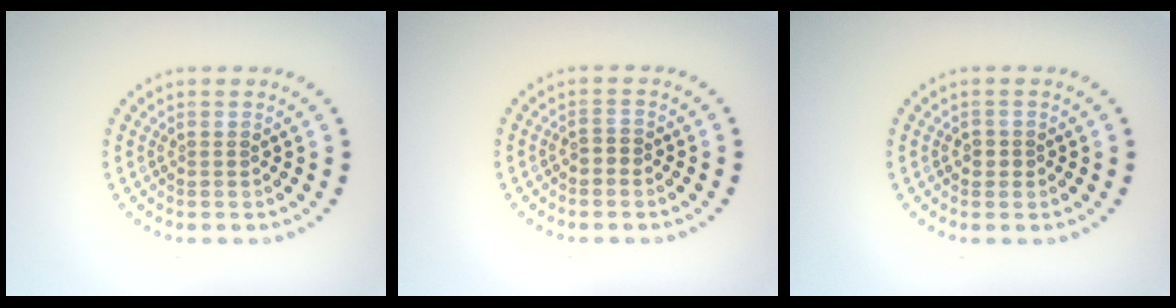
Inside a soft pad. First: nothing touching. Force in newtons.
{"total": 0.8, "press": 0.8, "slide": 0.2}
{"total": 1.1, "press": 1.0, "slide": 0.5}